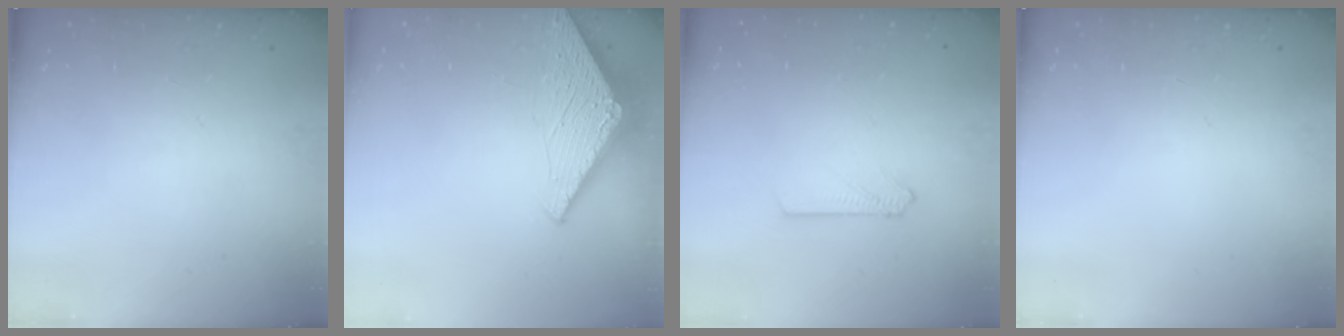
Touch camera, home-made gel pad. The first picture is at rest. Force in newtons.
{"total": 2.9, "press": 2.9, "slide": 0.2}
{"total": 2.7, "press": 2.7, "slide": 0.3}
{"total": 0.0}